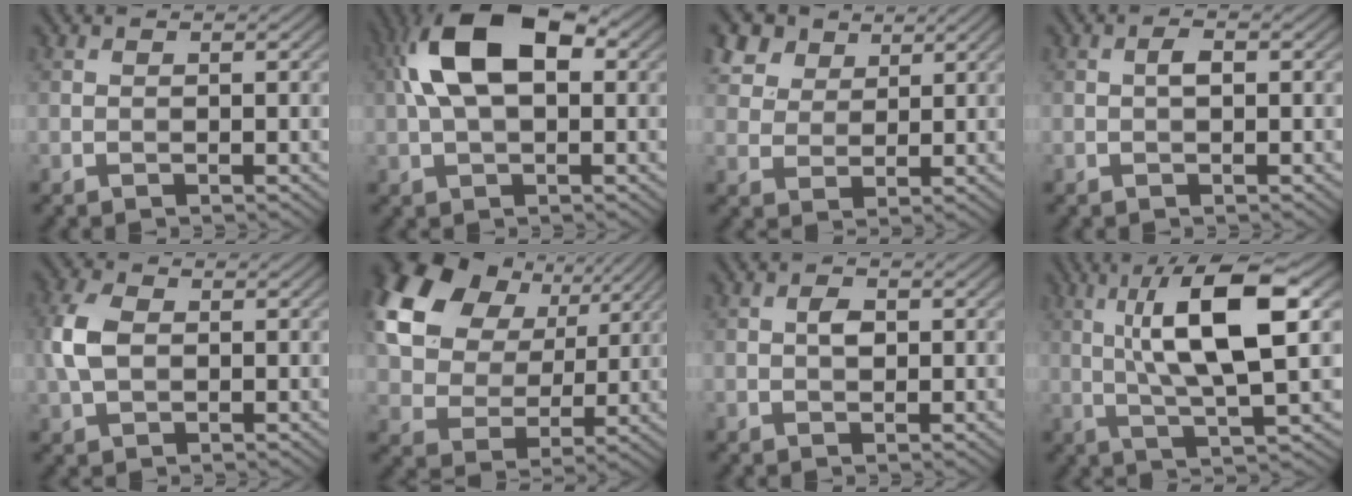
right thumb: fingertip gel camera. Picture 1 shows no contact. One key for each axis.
{"total": 11.8, "fx": 2.7, "fy": 6.2, "fz": 9.7, "tx": -0.200, "ty": 0.018, "tz": 0.039}
{"total": 7.2, "fx": 4.7, "fy": 4.5, "fz": 3.1, "tx": -0.099, "ty": -0.001, "tz": 0.098}
{"total": 1.2, "fx": 0.0, "fy": 0.4, "fz": 1.2, "tx": -0.022, "ty": 0.005, "tz": -0.002}
{"total": 5.2, "fx": 0.2, "fy": 3.3, "fz": 4.0, "tx": -0.106, "ty": 0.009, "tz": -0.002}
{"total": 16.6, "fx": 7.2, "fy": 11.3, "fz": 9.9, "tx": -0.244, "ty": 0.031, "tz": 0.134}
{"total": 1.6, "fx": 0.1, "fy": 1.0, "fz": 1.3, "tx": -0.026, "ty": 0.004, "tz": 0.000}
{"total": 12.1, "fx": 2.6, "fy": 3.0, "fz": 11.4, "tx": -0.201, "ty": 0.009, "tz": 0.043}